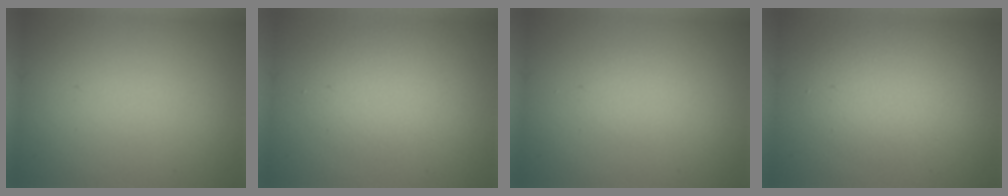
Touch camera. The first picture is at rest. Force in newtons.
{"total": 2.9, "press": 2.9, "slide": 0.2}
{"total": 1.1, "press": 1.1, "slide": 0.1}
{"total": 3.9, "press": 3.9, "slide": 0.2}